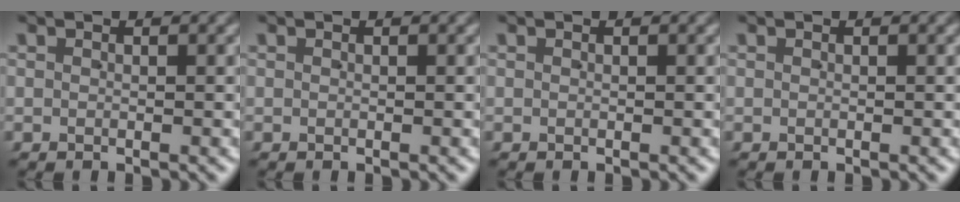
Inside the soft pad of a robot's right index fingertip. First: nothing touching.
{"total": 0.0}
{"total": 0.0}
{"total": 0.0}